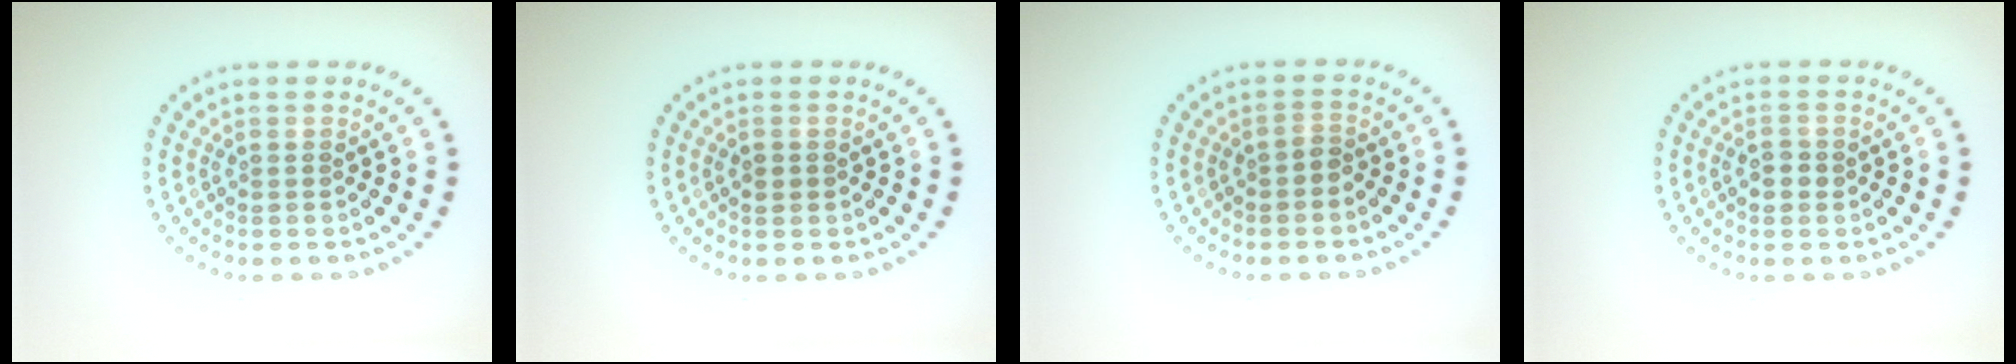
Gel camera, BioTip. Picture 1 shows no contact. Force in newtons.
{"total": 0.9, "press": 0.9, "slide": 0.0}
{"total": 1.0, "press": 0.8, "slide": 0.6}
{"total": 1.3, "press": 1.3, "slide": 0.1}